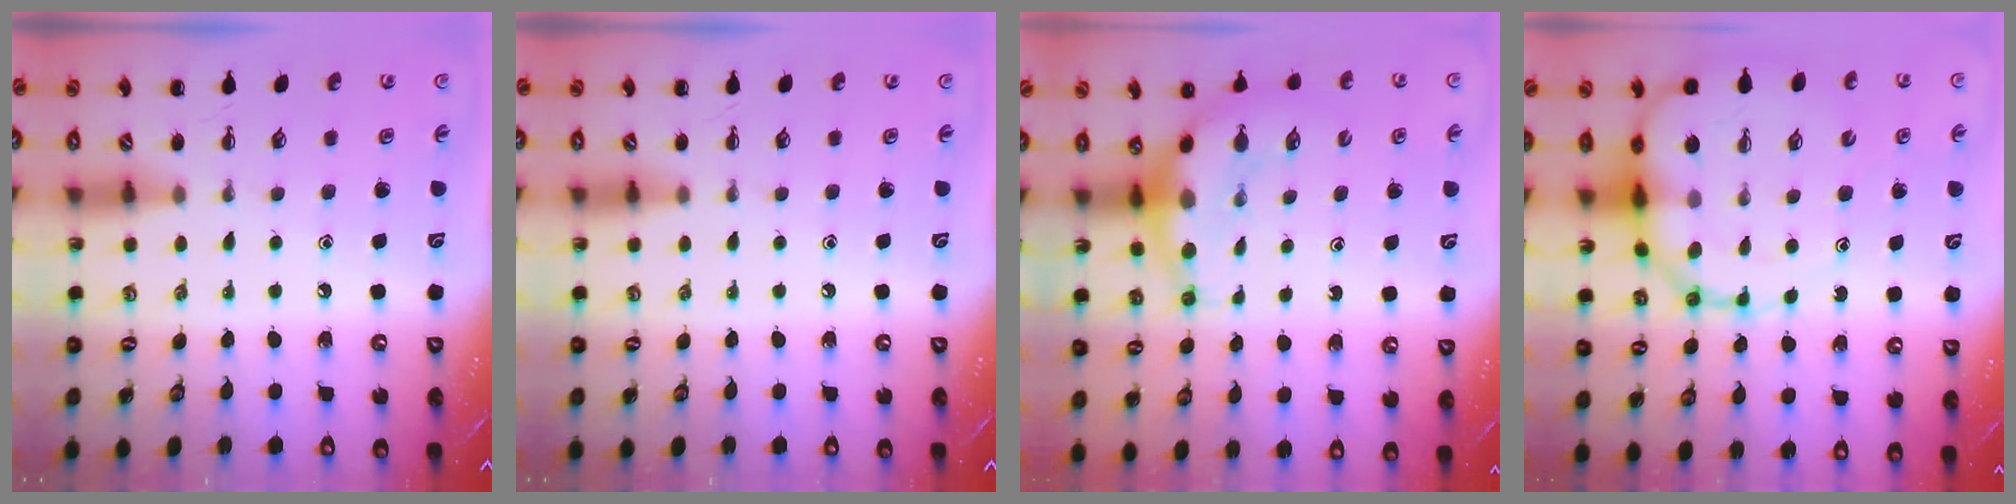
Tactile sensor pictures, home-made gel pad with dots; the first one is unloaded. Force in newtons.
{"total": 0.0}
{"total": 9.3, "press": 9.0, "slide": 2.2}
{"total": 16.1, "press": 15.4, "slide": 4.5}